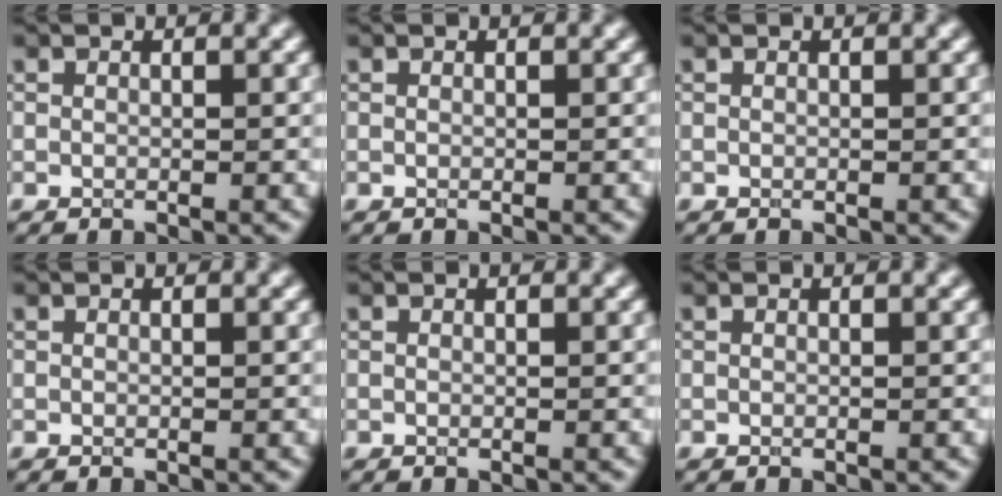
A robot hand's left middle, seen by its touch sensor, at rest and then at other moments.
{"total": 0.0}
{"total": 0.0}
{"total": 0.0}
{"total": 0.0}
{"total": 0.0}